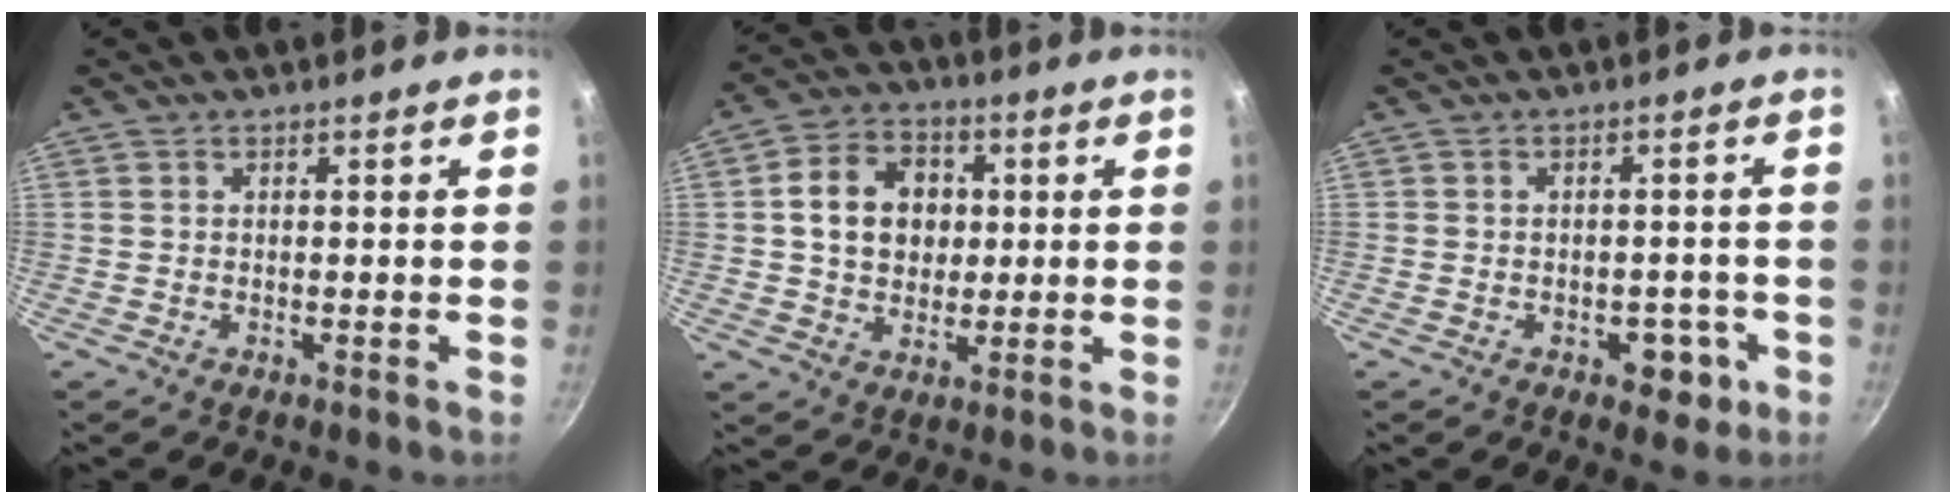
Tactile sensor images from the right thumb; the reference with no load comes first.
{"total": 11.7, "force": [1.7, 9.5, 6.7], "torque": [-0.088, 0.013, 0.021]}
{"total": 5.4, "force": [-2.2, 3.7, 3.4], "torque": [-0.015, 0.016, -0.020]}